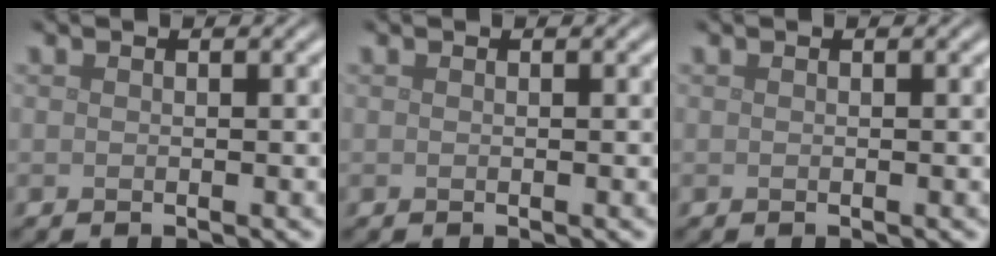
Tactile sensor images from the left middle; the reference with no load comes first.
{"total": 0.0}
{"total": 0.0}